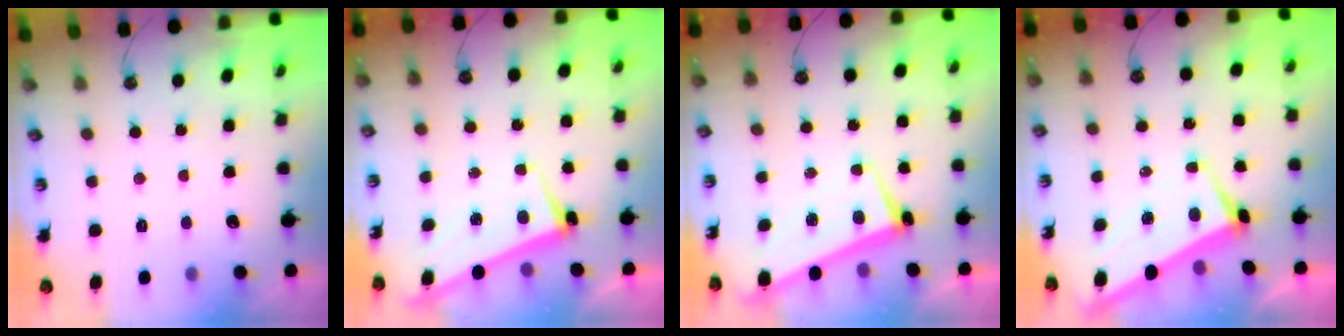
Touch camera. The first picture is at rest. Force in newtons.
{"total": 2.7, "press": 2.7, "slide": 0.4}
{"total": 1.3, "press": 1.2, "slide": 0.3}
{"total": 2.8, "press": 2.6, "slide": 0.9}